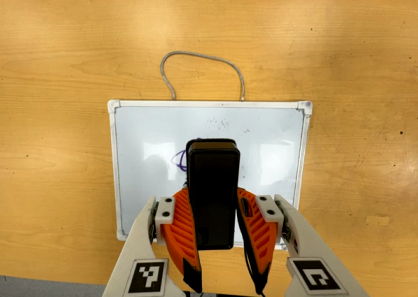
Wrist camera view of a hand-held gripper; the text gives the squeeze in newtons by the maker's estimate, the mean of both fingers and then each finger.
{"total": 6.5, "left": 5.2, "right": 7.9}